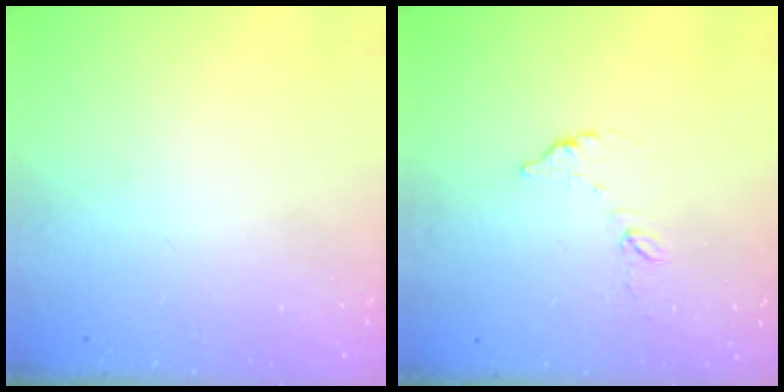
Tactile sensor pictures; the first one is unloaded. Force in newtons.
{"total": 5.8, "press": 5.8, "slide": 0.4}